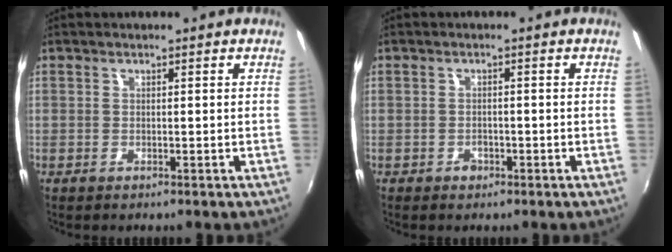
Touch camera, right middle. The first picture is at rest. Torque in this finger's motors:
{"motor_torque": [0.17, -0.14, 0.02, 0.01]}